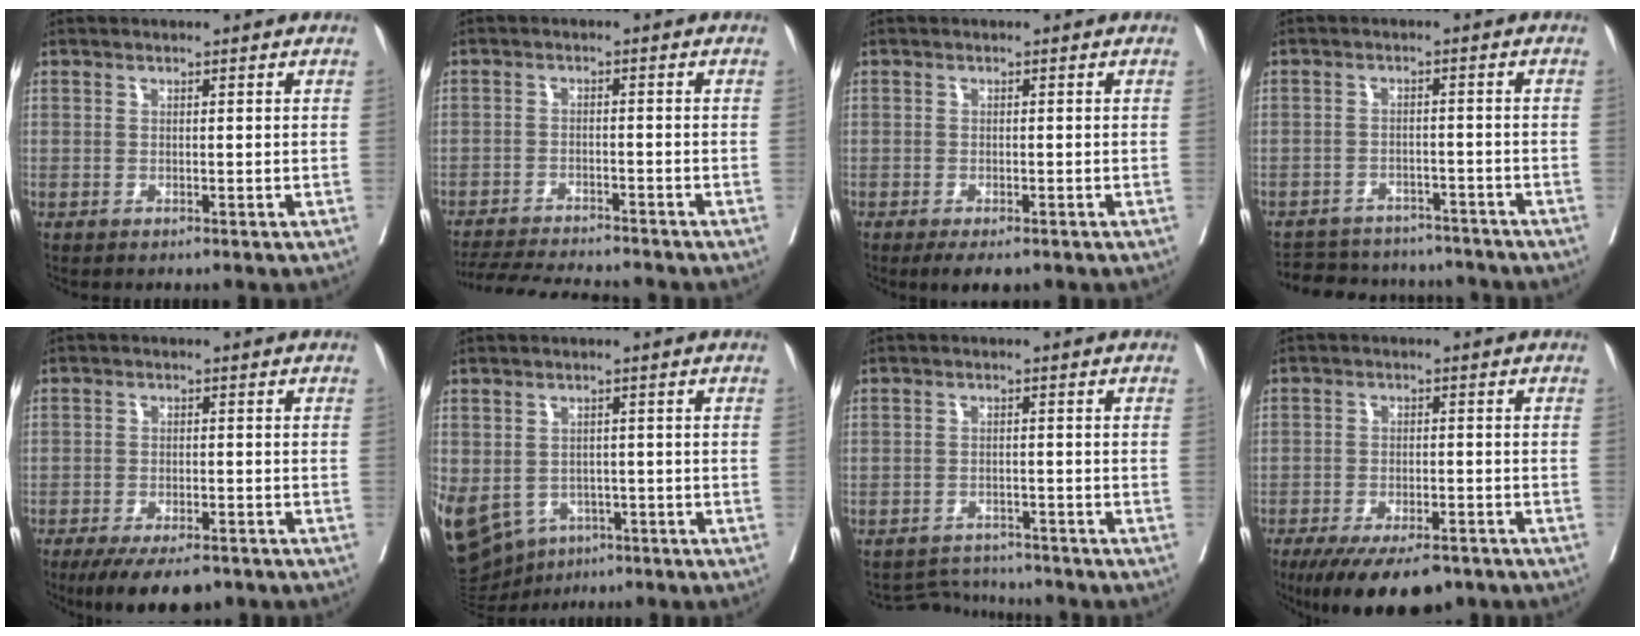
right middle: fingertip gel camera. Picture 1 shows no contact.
{"total": 11.5, "force": [-10.8, 0.9, 3.8], "torque": [-0.063, -0.011, -0.159]}
{"total": 3.2, "force": [-2.3, 1.3, 1.8], "torque": [-0.024, -0.006, -0.031]}
{"total": 12.6, "force": [-11.6, 4.2, 2.4], "torque": [-0.046, 0.014, -0.148]}
{"total": 8.2, "force": [-6.3, 3.0, 4.4], "torque": [-0.063, -0.006, -0.097]}
{"total": 23.6, "force": [-9.8, 18.7, 10.6], "torque": [-0.358, -0.017, -0.132]}
{"total": 4.4, "force": [-4.3, 0.4, -1.0], "torque": [0.011, 0.005, -0.067]}
{"total": 11.2, "force": [-8.3, 4.3, 6.2], "torque": [-0.095, -0.010, -0.126]}